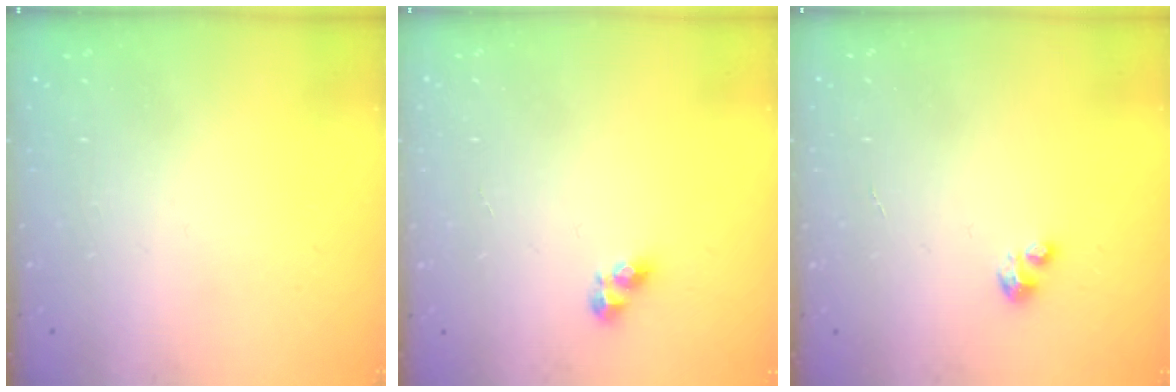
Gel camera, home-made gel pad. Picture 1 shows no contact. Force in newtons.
{"total": 5.0, "press": 5.0, "slide": 0.5}
{"total": 2.0, "press": 2.0, "slide": 0.2}